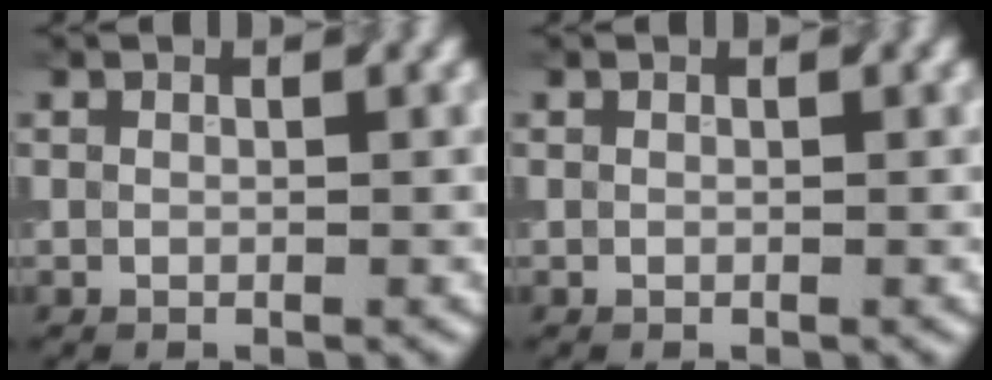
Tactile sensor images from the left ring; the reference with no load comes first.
{"total": 0.0}